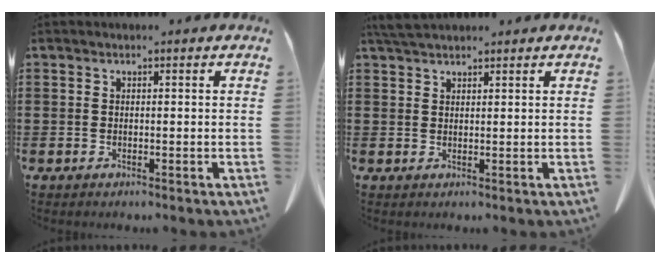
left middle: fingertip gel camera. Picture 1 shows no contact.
{"total": 2.8, "force": [2.5, 0.4, 1.2], "torque": [-0.031, 0.000, 0.048]}